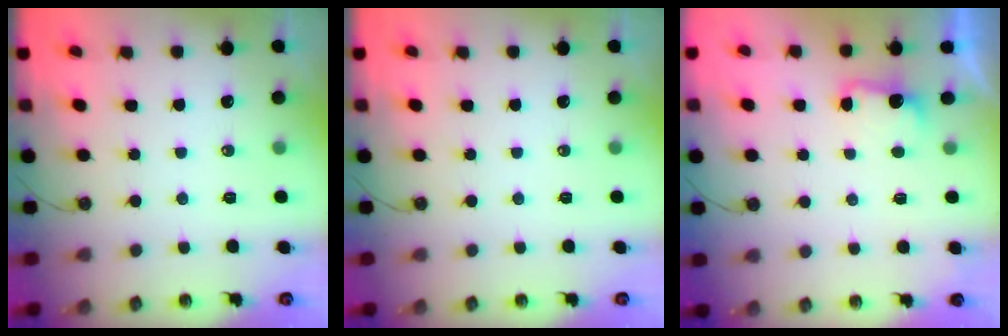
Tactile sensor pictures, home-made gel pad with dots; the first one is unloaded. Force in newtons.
{"total": 0.0}
{"total": 4.5, "press": 4.4, "slide": 1.0}